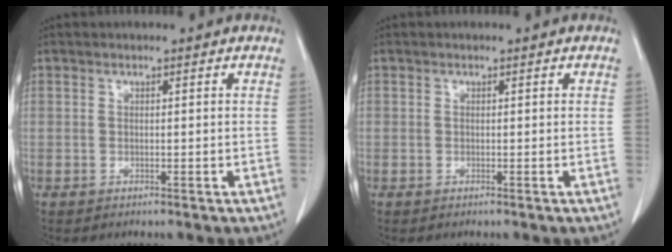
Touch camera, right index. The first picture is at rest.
{"total": 0.0}